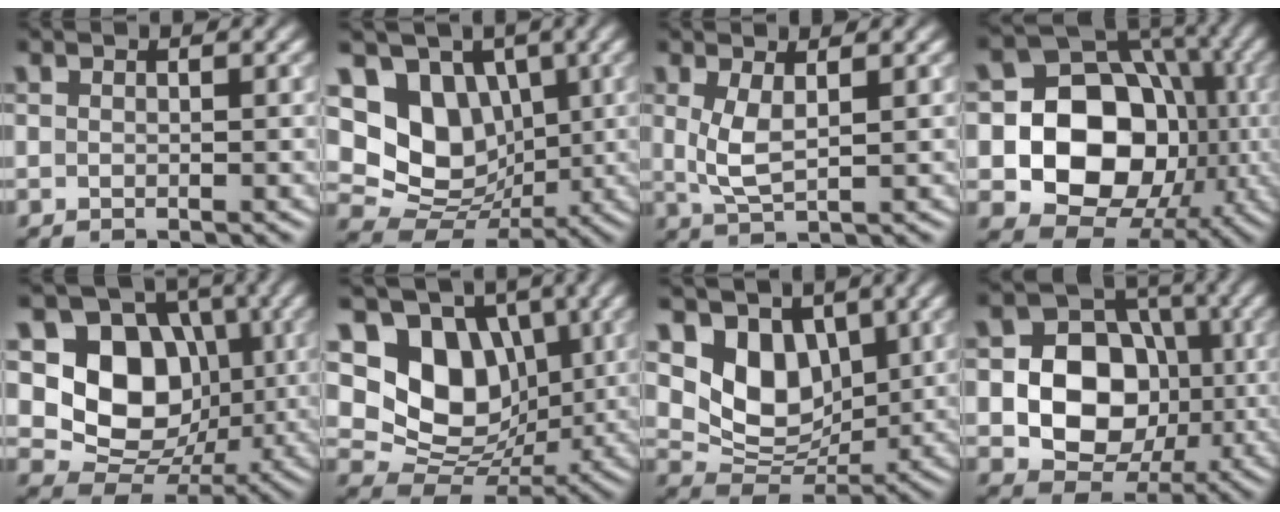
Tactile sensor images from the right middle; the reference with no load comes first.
{"total": 9.4, "force": [2.1, 7.6, 5.1], "torque": [-0.077, 0.004, 0.017]}
{"total": 2.8, "force": [0.7, 0.9, 2.6], "torque": [-0.062, -0.002, 0.017]}
{"total": 13.6, "force": [-2.4, 11.1, 7.5], "torque": [-0.091, -0.008, -0.064]}
{"total": 9.6, "force": [1.0, 7.8, 5.5], "torque": [-0.091, -0.012, 0.007]}
{"total": 9.3, "force": [2.4, 7.2, 5.4], "torque": [-0.092, -0.017, 0.033]}
{"total": 6.5, "force": [2.3, 4.8, 3.7], "torque": [-0.065, -0.019, 0.038]}
{"total": 10.2, "force": [-1.1, 8.4, 5.7], "torque": [-0.077, 0.002, -0.036]}